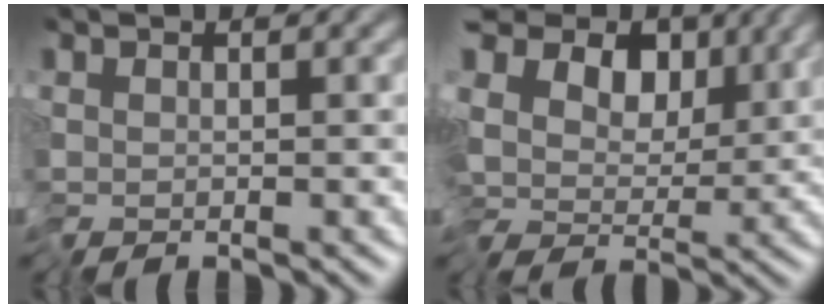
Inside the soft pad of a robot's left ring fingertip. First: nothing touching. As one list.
[{"total": 10.4, "force": [2.9, 7.4, 6.6], "torque": [-0.119, 0.015, 0.064]}]